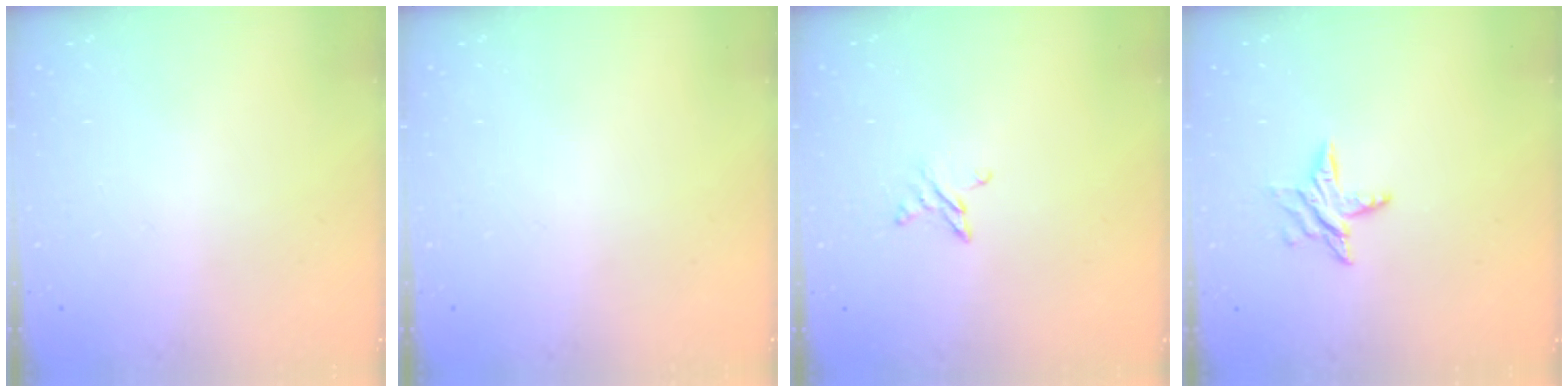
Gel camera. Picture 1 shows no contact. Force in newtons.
{"total": 0.0}
{"total": 3.9, "press": 3.9, "slide": 0.4}
{"total": 6.5, "press": 6.5, "slide": 0.6}